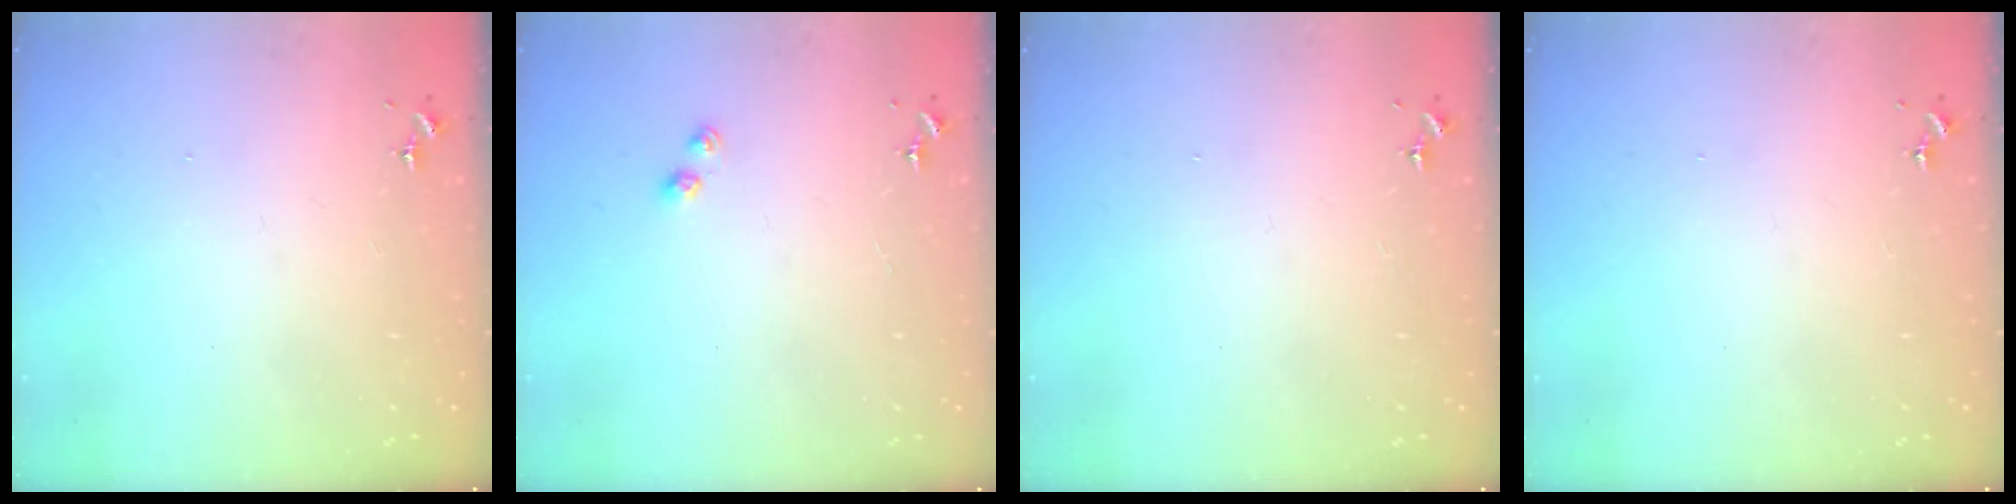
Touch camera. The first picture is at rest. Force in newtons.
{"total": 3.5, "press": 3.4, "slide": 0.4}
{"total": 0.0}
{"total": 0.0}